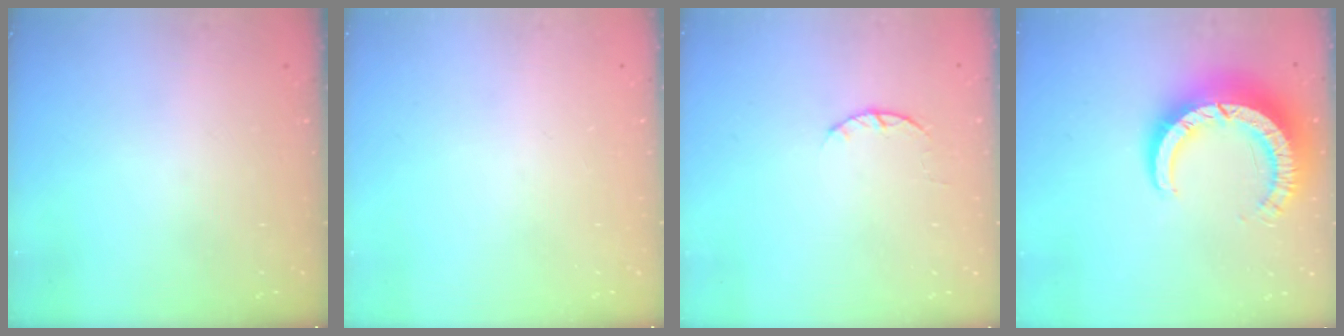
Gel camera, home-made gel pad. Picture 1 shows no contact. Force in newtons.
{"total": 0.0}
{"total": 2.3, "press": 2.3, "slide": 0.4}
{"total": 13.2, "press": 13.2, "slide": 1.3}